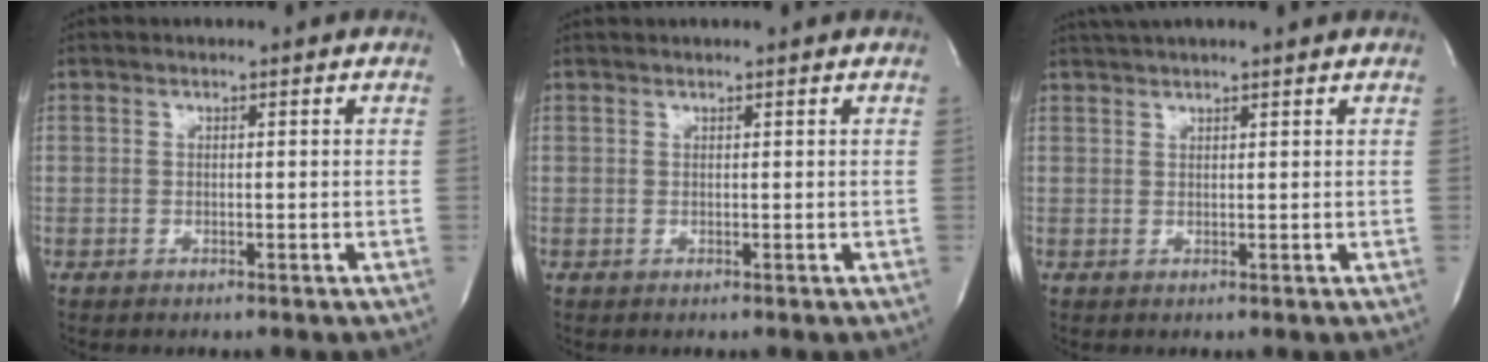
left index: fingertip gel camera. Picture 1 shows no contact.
{"total": 2.3, "force": [2.2, 0.0, 0.7], "torque": [-0.013, 0.021, 0.027]}
{"total": 7.0, "force": [6.3, 0.2, 3.1], "torque": [-0.052, 0.033, 0.089]}